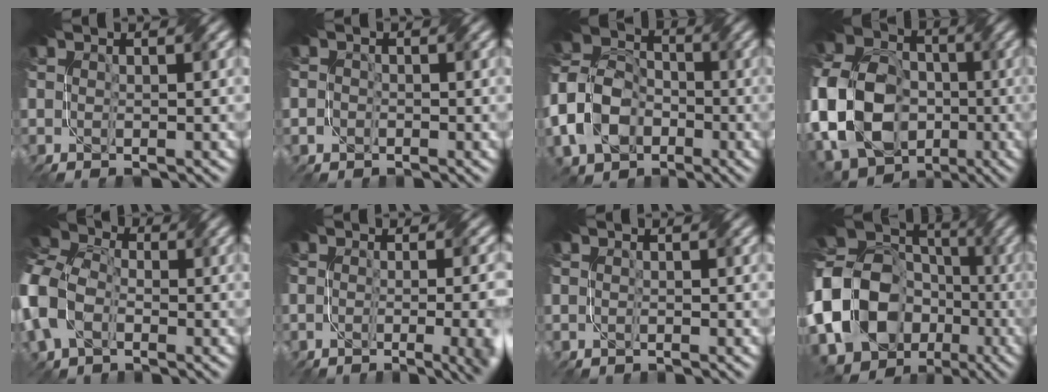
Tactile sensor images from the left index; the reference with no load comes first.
{"total": 1.2, "force": [-0.5, 1.1, 0.0], "torque": [0.003, -0.001, -0.005]}
{"total": 6.9, "force": [-2.7, 5.6, 2.9], "torque": [-0.064, 0.009, -0.061]}
{"total": 14.6, "force": [-2.9, 11.7, 8.4], "torque": [-0.210, -0.002, -0.053]}
{"total": 8.0, "force": [-1.5, 6.0, 5.1], "torque": [-0.135, 0.013, -0.048]}
{"total": 12.5, "force": [-2.4, 6.8, 10.3], "torque": [-0.058, 0.003, -0.002]}
{"total": 0.0}
{"total": 22.6, "force": [-6.7, 20.0, 8.2], "torque": [-0.187, -0.025, -0.147]}